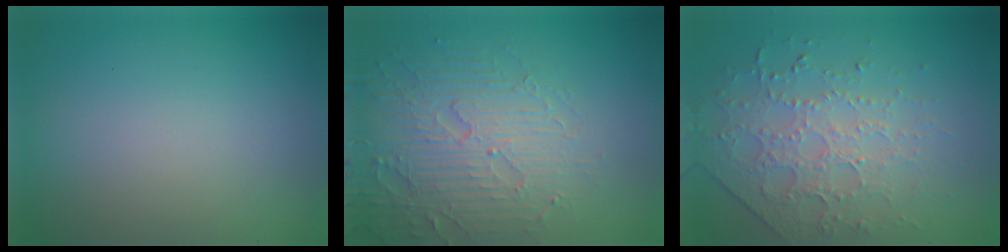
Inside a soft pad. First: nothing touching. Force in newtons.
{"total": 5.2, "press": 4.7, "slide": 2.1}
{"total": 3.8, "press": 3.3, "slide": 1.8}